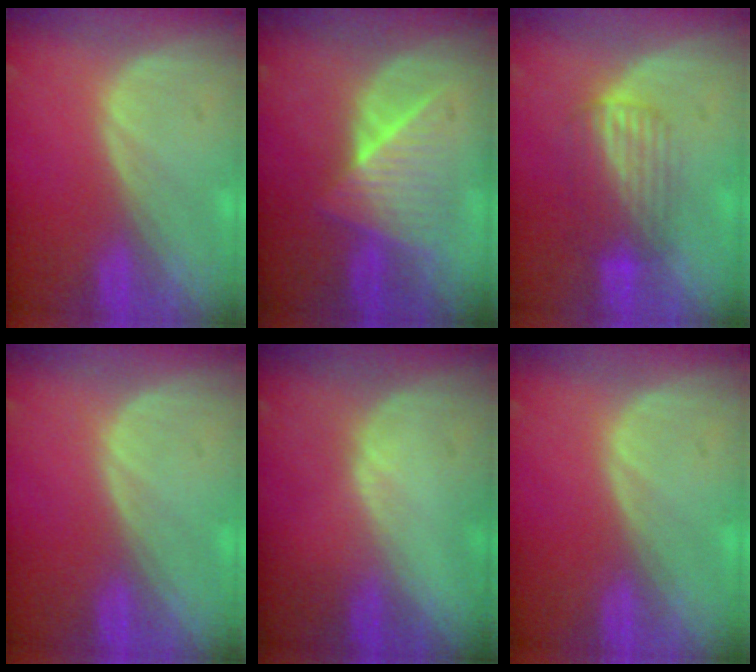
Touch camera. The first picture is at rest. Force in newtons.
{"total": 6.6, "press": 6.6, "slide": 0.6}
{"total": 6.8, "press": 5.7, "slide": 3.7}
{"total": 0.0}
{"total": 0.7, "press": 0.4, "slide": 0.5}
{"total": 0.0}